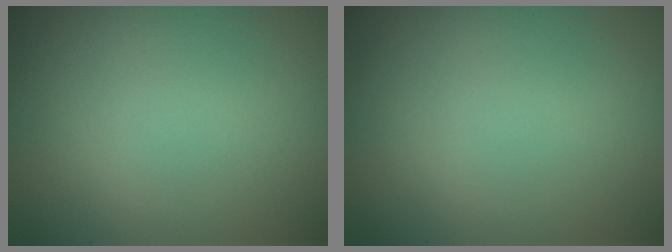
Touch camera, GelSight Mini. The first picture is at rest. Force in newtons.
{"total": 0.0}